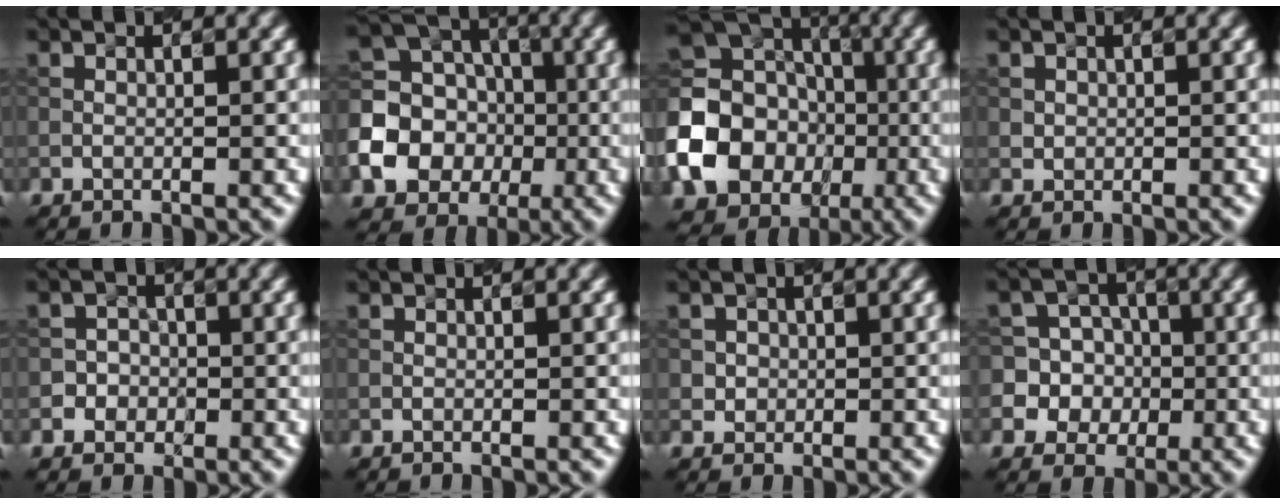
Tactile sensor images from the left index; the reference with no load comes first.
{"total": 11.5, "force": [-3.0, 10.3, 4.2], "torque": [-0.090, -0.016, -0.070]}
{"total": 14.1, "force": [-3.5, 12.4, 5.8], "torque": [-0.123, -0.024, -0.086]}
{"total": 0.7, "force": [0.2, 0.6, 0.1], "torque": [0.001, -0.003, 0.005]}
{"total": 2.4, "force": [-0.8, 2.2, 0.3], "torque": [0.021, 0.004, -0.024]}
{"total": 0.0}
{"total": 1.4, "force": [0.2, 1.4, 0.3], "torque": [0.001, -0.002, 0.013]}
{"total": 10.9, "force": [-0.3, 10.5, 2.6], "torque": [-0.086, 0.031, -0.015]}